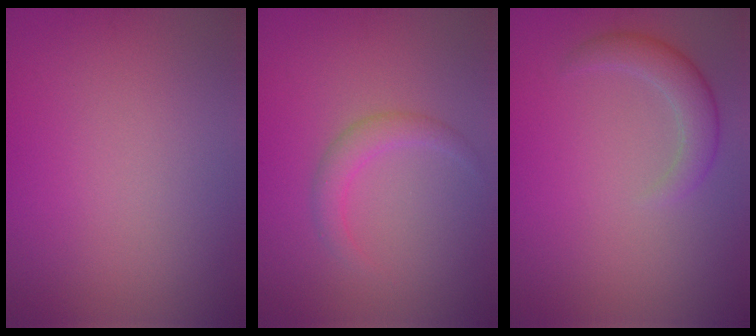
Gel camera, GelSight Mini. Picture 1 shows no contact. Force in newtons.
{"total": 1.9, "press": 1.9, "slide": 0.1}
{"total": 2.7, "press": 2.7, "slide": 0.4}